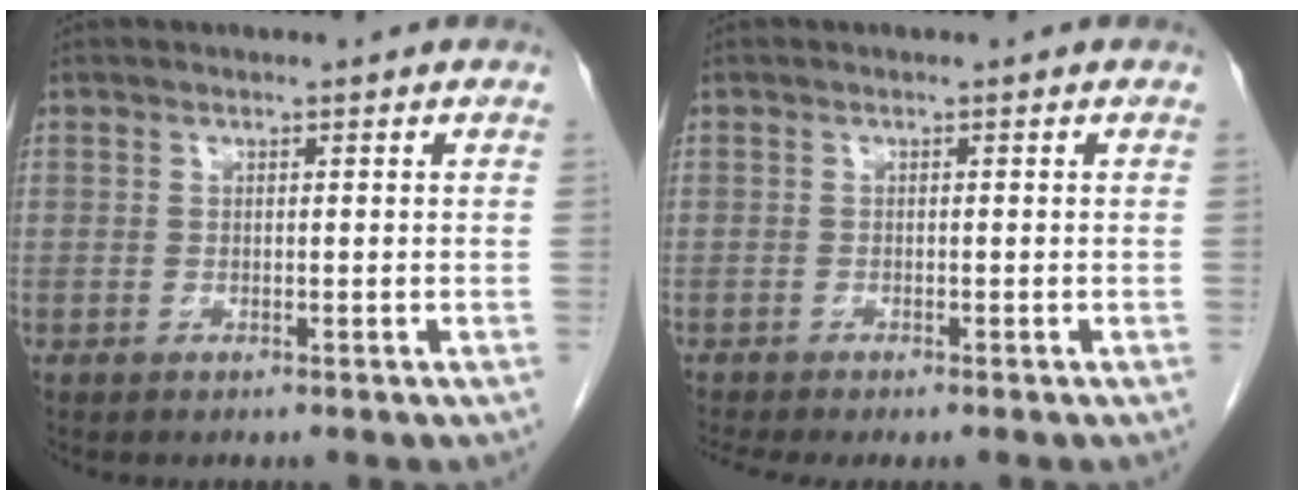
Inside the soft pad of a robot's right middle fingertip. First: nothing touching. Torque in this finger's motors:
{"motor_torque": [0.70, -0.45, 0.20, 0.05]}